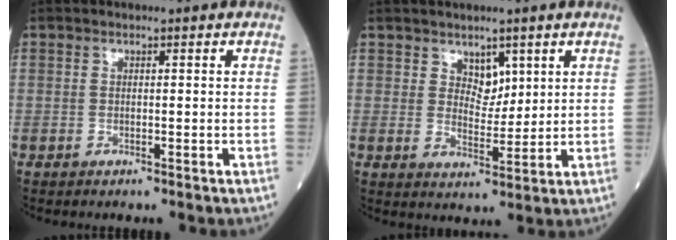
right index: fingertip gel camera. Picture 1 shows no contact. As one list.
[{"total": 5.3, "force": [2.8, 3.3, 3.1], "torque": [-0.058, 0.003, 0.058]}]